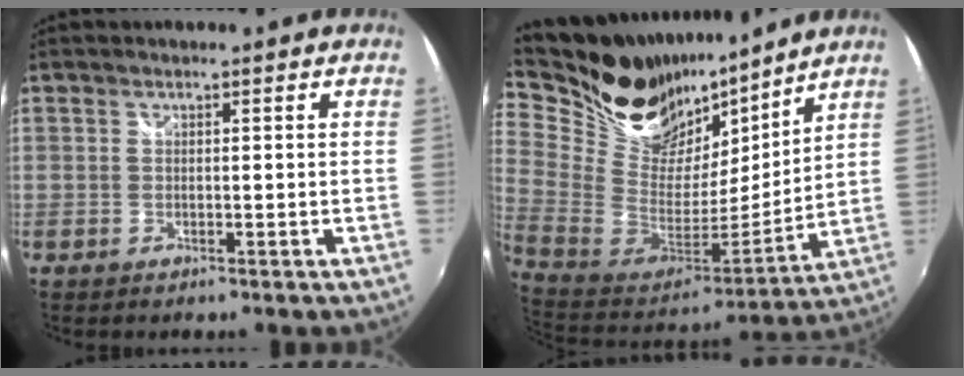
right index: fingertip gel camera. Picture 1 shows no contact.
{"total": 27.8, "force": [21.3, 12.8, 12.4], "torque": [-0.294, 0.021, 0.371]}